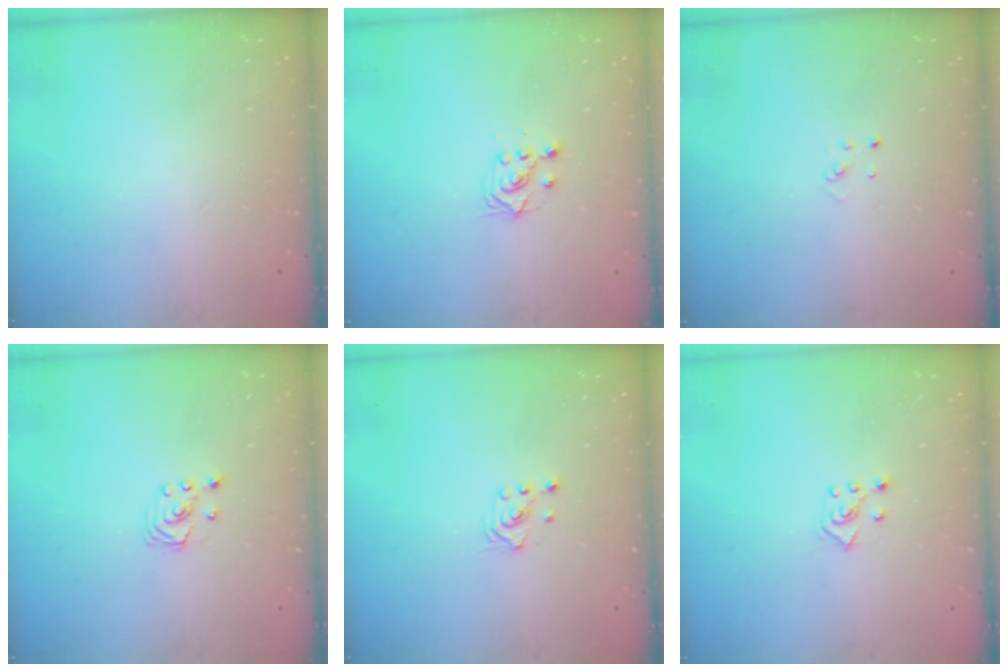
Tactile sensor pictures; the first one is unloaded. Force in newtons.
{"total": 3.2, "press": 3.1, "slide": 0.9}
{"total": 2.0, "press": 2.0, "slide": 0.1}
{"total": 1.8, "press": 1.8, "slide": 0.2}
{"total": 2.0, "press": 2.0, "slide": 0.3}
{"total": 4.6, "press": 4.5, "slide": 0.8}